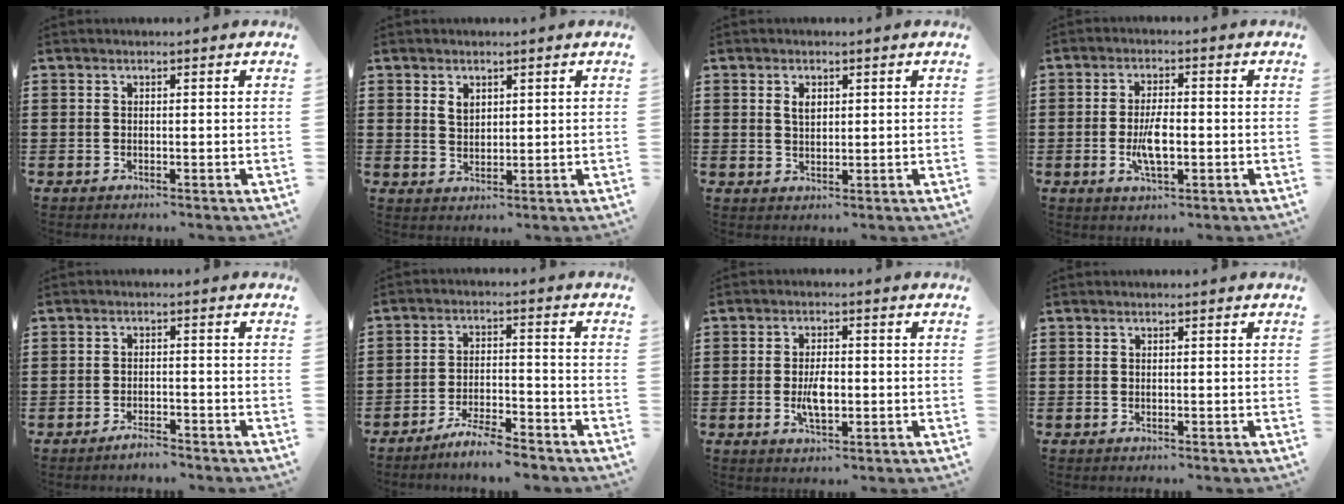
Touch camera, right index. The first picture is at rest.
{"total": 3.3, "force": [1.3, 3.0, 0.5], "torque": [-0.016, 0.009, 0.019]}
{"total": 2.1, "force": [0.8, 1.2, 1.5], "torque": [-0.033, 0.006, 0.014]}
{"total": 5.3, "force": [-1.1, 1.8, 4.8], "torque": [-0.104, -0.004, -0.024]}
{"total": 2.4, "force": [-2.3, 0.2, 0.5], "torque": [-0.012, 0.001, -0.045]}
{"total": 5.3, "force": [-5.0, -0.1, 1.8], "torque": [-0.046, -0.005, -0.101]}
{"total": 4.4, "force": [-0.7, 1.8, 3.9], "torque": [-0.069, -0.004, -0.015]}
{"total": 0.0}